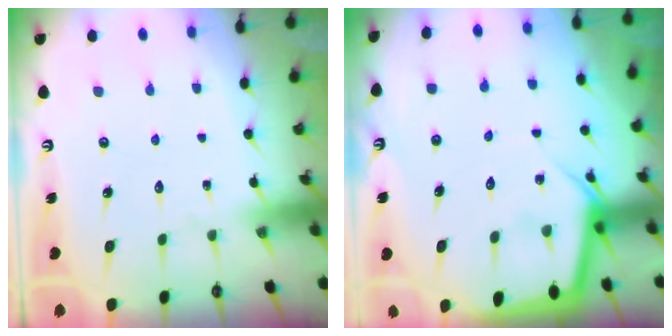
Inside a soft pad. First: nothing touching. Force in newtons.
{"total": 6.9, "press": 6.9, "slide": 0.7}